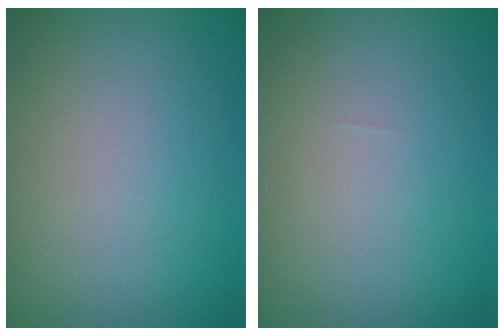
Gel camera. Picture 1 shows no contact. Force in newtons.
{"total": 0.0}